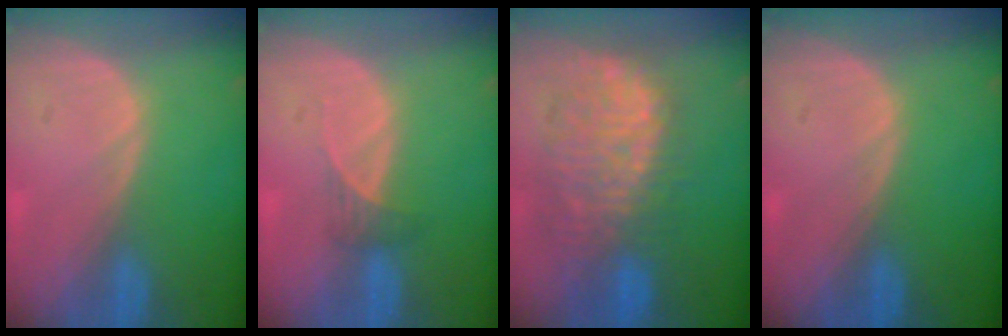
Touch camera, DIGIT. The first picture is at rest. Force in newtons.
{"total": 1.8, "press": 1.6, "slide": 0.8}
{"total": 10.4, "press": 9.8, "slide": 3.5}
{"total": 0.0}